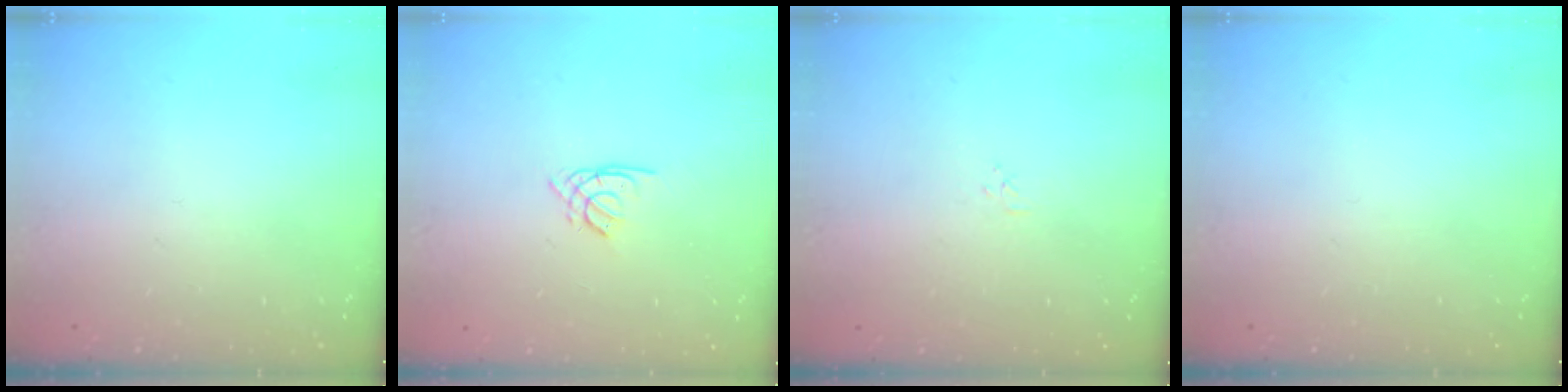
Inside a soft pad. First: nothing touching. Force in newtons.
{"total": 1.3, "press": 1.3, "slide": 0.4}
{"total": 2.9, "press": 2.9, "slide": 0.3}
{"total": 0.0}